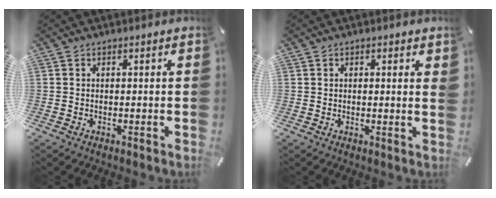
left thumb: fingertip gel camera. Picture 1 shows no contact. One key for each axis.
{"total": 1.2, "fx": 0.5, "fy": 0.3, "fz": 1.0, "tx": -0.013, "ty": -0.001, "tz": 0.006}